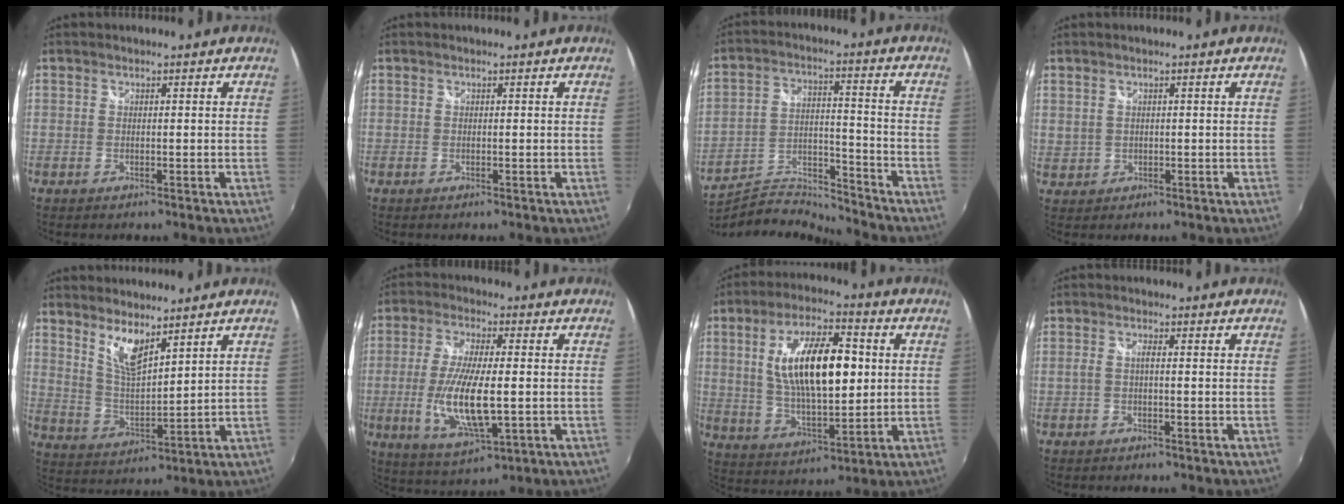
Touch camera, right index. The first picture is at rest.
{"total": 0.0}
{"total": 11.4, "force": [-11.2, 1.7, 1.4], "torque": [-0.038, 0.014, -0.202]}
{"total": 3.2, "force": [1.4, 2.5, 1.3], "torque": [-0.020, 0.003, 0.036]}
{"total": 7.1, "force": [5.3, 1.9, 4.4], "torque": [-0.084, -0.008, 0.104]}
{"total": 13.3, "force": [-2.0, 3.8, 12.6], "torque": [-0.250, -0.017, -0.032]}
{"total": 16.9, "force": [2.8, 6.7, 15.2], "torque": [-0.270, 0.010, 0.055]}
{"total": 1.3, "force": [-0.4, 0.0, 1.3], "torque": [-0.025, 0.002, -0.009]}